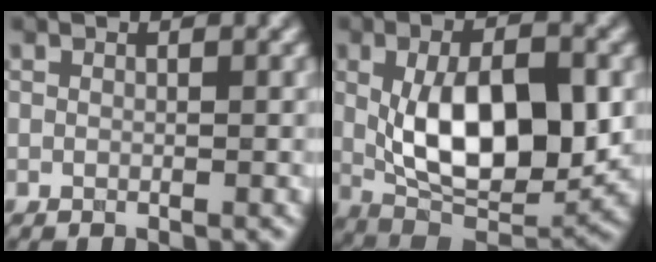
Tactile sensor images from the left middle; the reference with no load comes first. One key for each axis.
{"total": 10.8, "fx": -0.2, "fy": 4.9, "fz": 9.6, "tx": -0.163, "ty": -0.007, "tz": 0.005}